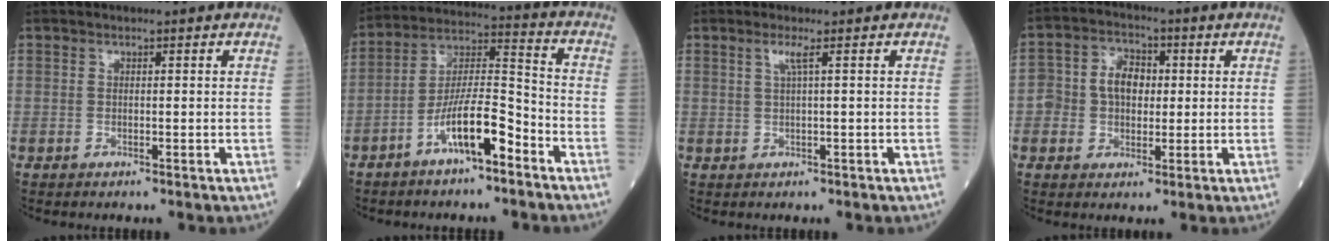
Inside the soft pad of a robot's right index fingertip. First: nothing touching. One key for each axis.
{"total": 11.2, "fx": -6.2, "fy": 2.2, "fz": 9.0, "tx": -0.171, "ty": 0.012, "tz": -0.114}
{"total": 1.5, "fx": 0.5, "fy": -0.3, "fz": 1.4, "tx": -0.032, "ty": 0.003, "tz": 0.009}
{"total": 6.7, "fx": 0.3, "fy": 4.9, "fz": 4.6, "tx": -0.084, "ty": 0.023, "tz": 0.008}